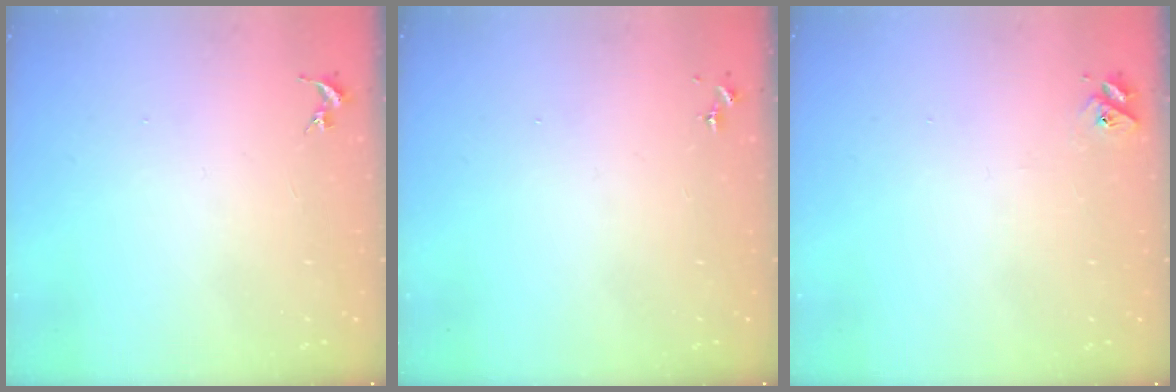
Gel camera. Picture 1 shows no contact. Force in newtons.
{"total": 0.0}
{"total": 2.8, "press": 2.8, "slide": 0.3}